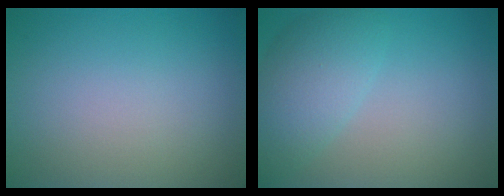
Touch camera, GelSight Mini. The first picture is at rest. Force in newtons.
{"total": 4.6, "press": 4.6, "slide": 0.3}